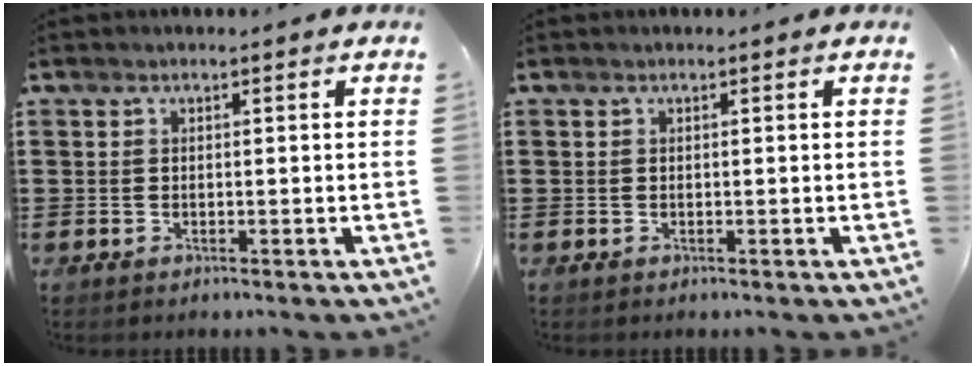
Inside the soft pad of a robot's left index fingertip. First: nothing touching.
{"total": 0.0}